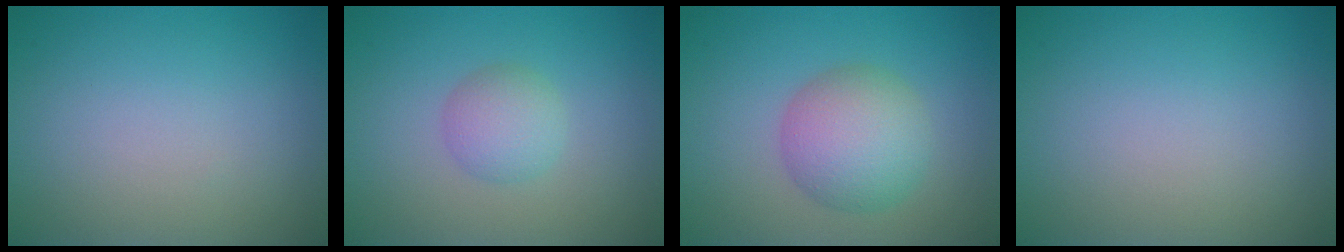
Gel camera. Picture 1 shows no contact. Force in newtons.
{"total": 2.4, "press": 2.4, "slide": 0.1}
{"total": 5.3, "press": 5.3, "slide": 0.2}
{"total": 0.0}